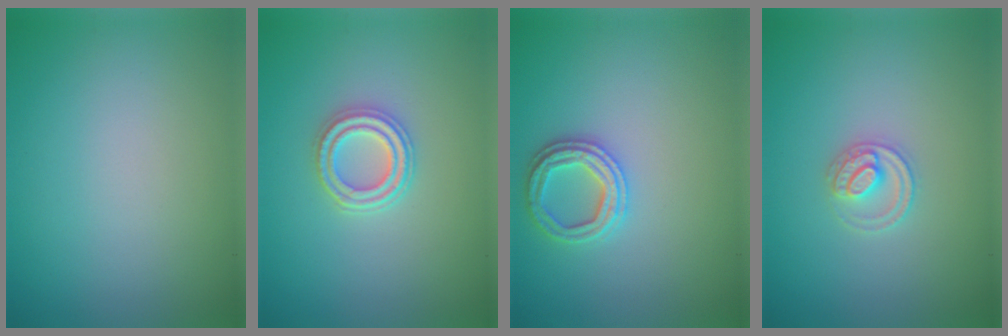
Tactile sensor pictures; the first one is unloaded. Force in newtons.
{"total": 2.9, "press": 2.5, "slide": 1.4}
{"total": 2.7, "press": 2.7, "slide": 0.5}
{"total": 2.2, "press": 2.2, "slide": 0.2}